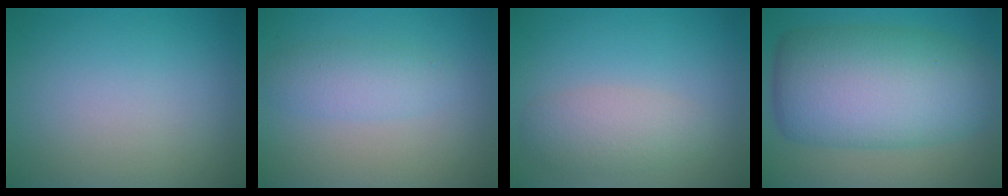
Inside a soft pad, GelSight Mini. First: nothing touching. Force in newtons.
{"total": 2.4, "press": 2.4, "slide": 0.0}
{"total": 3.0, "press": 3.0, "slide": 0.2}
{"total": 11.7, "press": 11.7, "slide": 0.0}